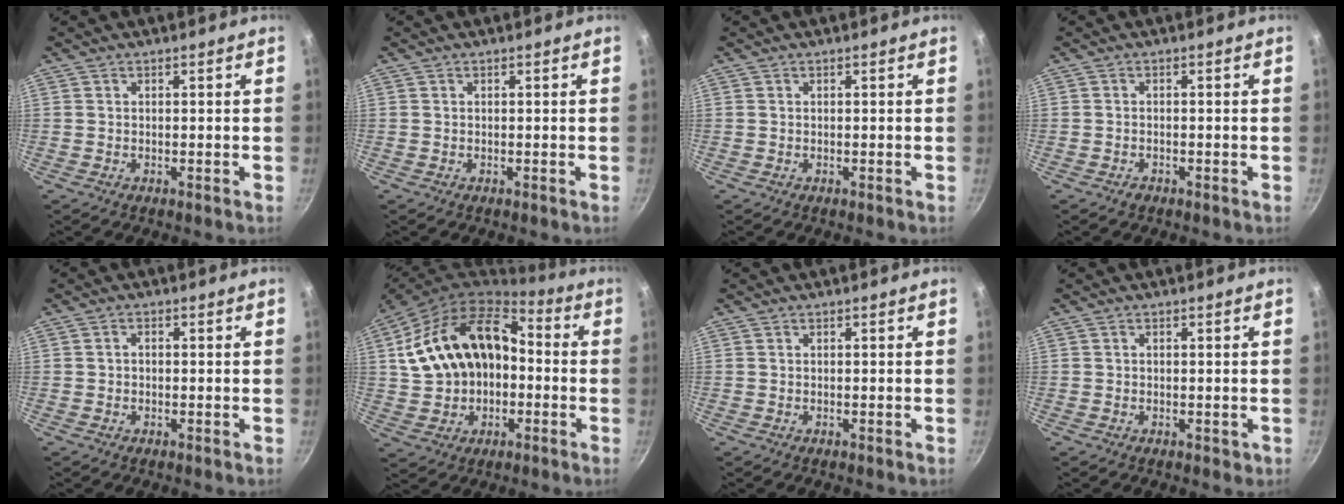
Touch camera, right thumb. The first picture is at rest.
{"total": 0.0}
{"total": 0.0}
{"total": 1.2, "force": [-0.9, 0.8, 0.4], "torque": [-0.012, 0.007, -0.015]}
{"total": 1.3, "force": [-0.2, 1.0, 0.7], "torque": [-0.013, 0.006, -0.004]}
{"total": 20.3, "force": [1.0, 14.4, 14.2], "torque": [-0.227, 0.047, 0.021]}
{"total": 0.0}
{"total": 0.9, "force": [-0.1, 0.8, 0.4], "torque": [-0.001, 0.001, -0.001]}